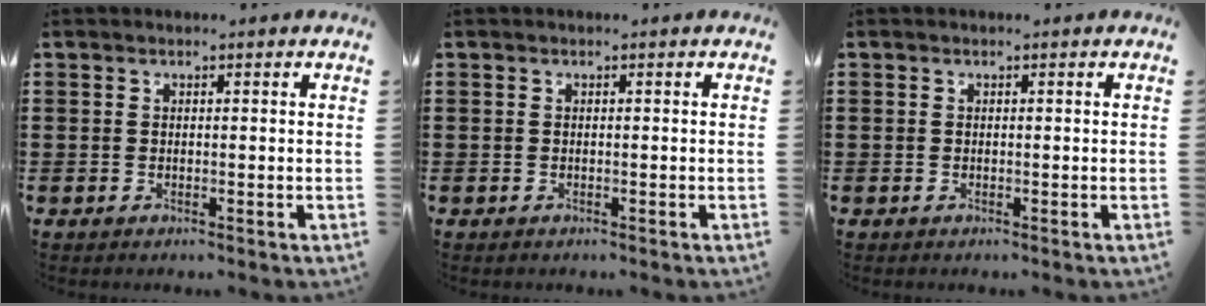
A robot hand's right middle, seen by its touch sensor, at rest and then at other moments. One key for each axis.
{"total": 0.0}
{"total": 0.0}